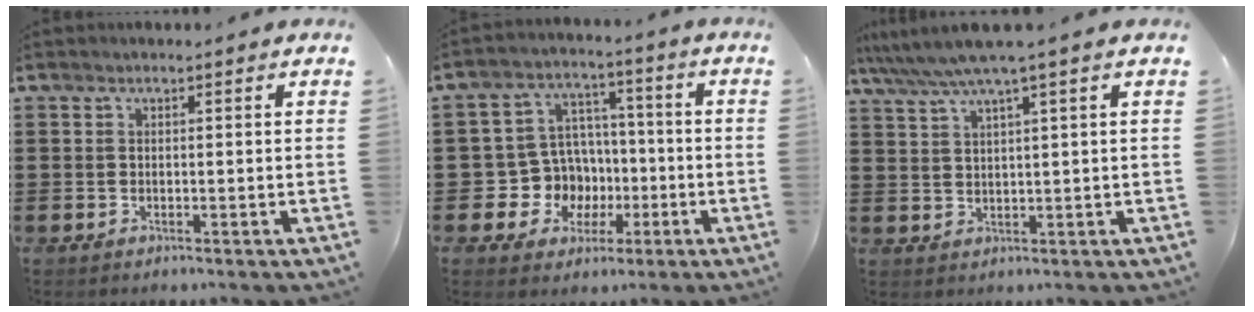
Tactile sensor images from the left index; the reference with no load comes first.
{"total": 9.0, "force": [-1.3, 8.6, 2.4], "torque": [-0.089, 0.011, -0.014]}
{"total": 4.4, "force": [2.9, -0.3, 3.3], "torque": [-0.072, -0.007, 0.048]}